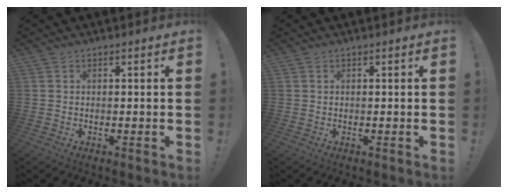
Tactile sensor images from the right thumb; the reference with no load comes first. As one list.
[{"total": 0.0}]